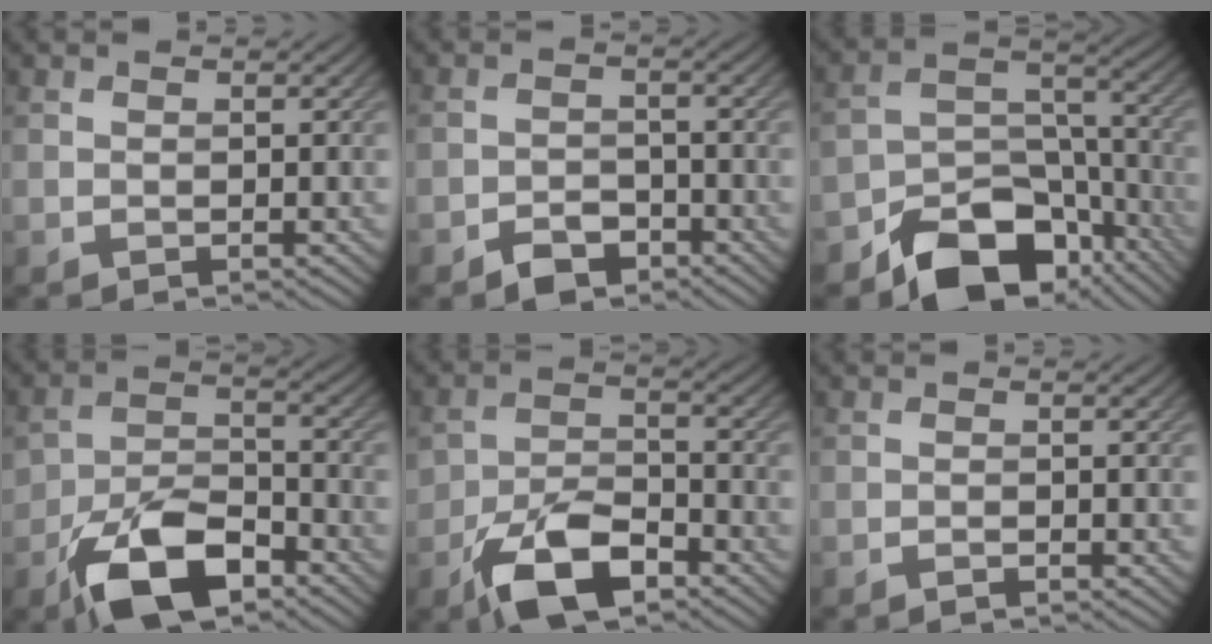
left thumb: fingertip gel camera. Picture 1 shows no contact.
{"total": 3.5, "force": [-2.6, 1.9, 1.4], "torque": [-0.020, 0.000, -0.052]}
{"total": 13.4, "force": [-8.8, 7.6, 6.6], "torque": [-0.110, -0.012, -0.155]}
{"total": 10.4, "force": [-5.9, 5.3, 6.7], "torque": [-0.128, -0.007, -0.113]}
{"total": 9.0, "force": [-5.2, 4.5, 5.8], "torque": [-0.112, -0.004, -0.103]}
{"total": 0.7, "force": [-0.6, 0.1, 0.4], "torque": [-0.007, 0.000, -0.010]}